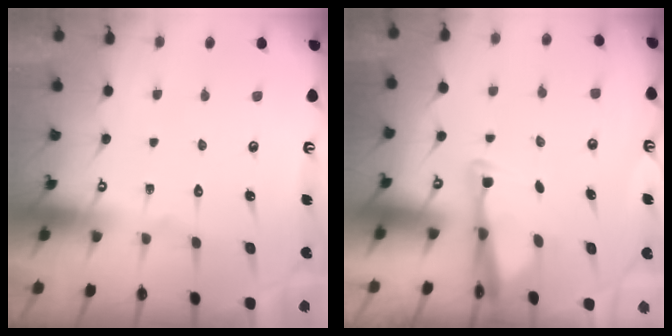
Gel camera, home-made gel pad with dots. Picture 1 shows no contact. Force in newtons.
{"total": 2.7, "press": 2.6, "slide": 0.8}